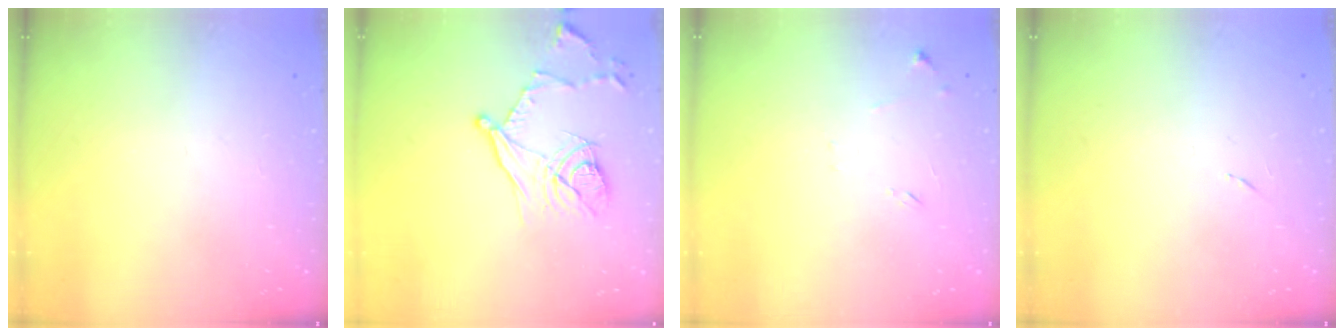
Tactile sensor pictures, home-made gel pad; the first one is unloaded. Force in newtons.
{"total": 13.8, "press": 13.7, "slide": 1.8}
{"total": 6.7, "press": 6.7, "slide": 0.6}
{"total": 3.5, "press": 3.3, "slide": 1.2}